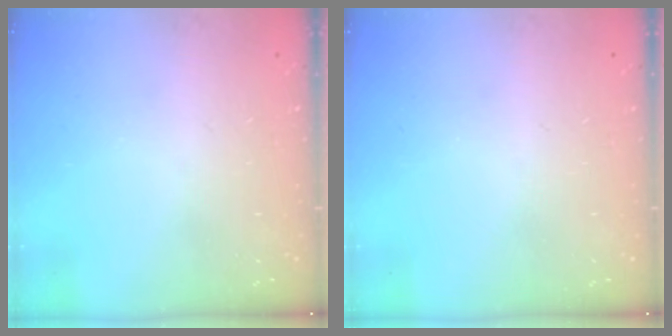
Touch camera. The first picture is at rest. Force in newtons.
{"total": 0.0}